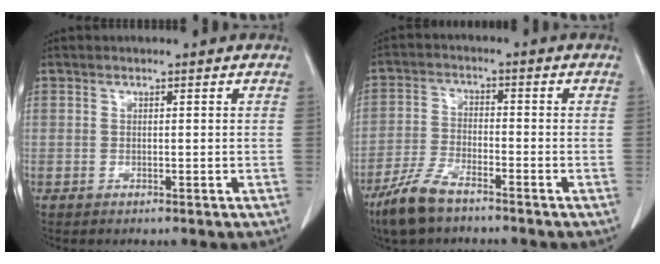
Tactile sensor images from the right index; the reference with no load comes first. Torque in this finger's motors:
{"motor_torque": [0.31, -0.24, 0.24, 0.04]}